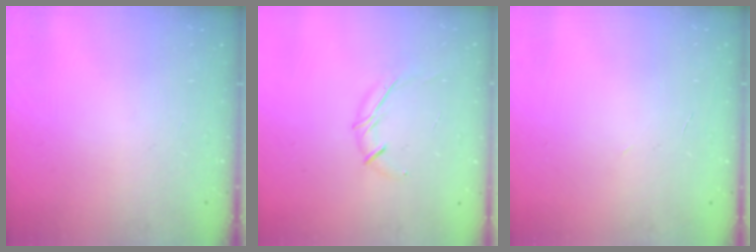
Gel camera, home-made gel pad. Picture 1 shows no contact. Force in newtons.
{"total": 6.7, "press": 6.6, "slide": 1.4}
{"total": 1.8, "press": 1.7, "slide": 0.5}